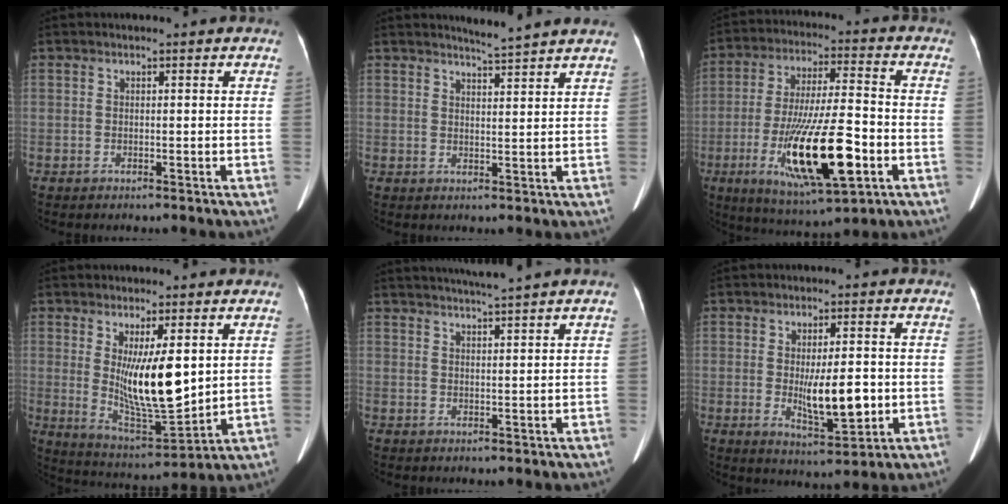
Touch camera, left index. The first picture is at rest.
{"total": 4.5, "force": [4.1, -1.3, 1.0], "torque": [-0.022, -0.008, 0.055]}
{"total": 17.9, "force": [-5.7, 3.3, 16.7], "torque": [-0.312, -0.022, -0.088]}
{"total": 11.8, "force": [2.2, 2.7, 11.3], "torque": [-0.199, -0.021, 0.048]}
{"total": 5.2, "force": [4.5, -1.6, 2.0], "torque": [-0.032, 0.003, 0.070]}
{"total": 8.5, "force": [-0.9, 2.5, 8.1], "torque": [-0.134, -0.015, -0.008]}